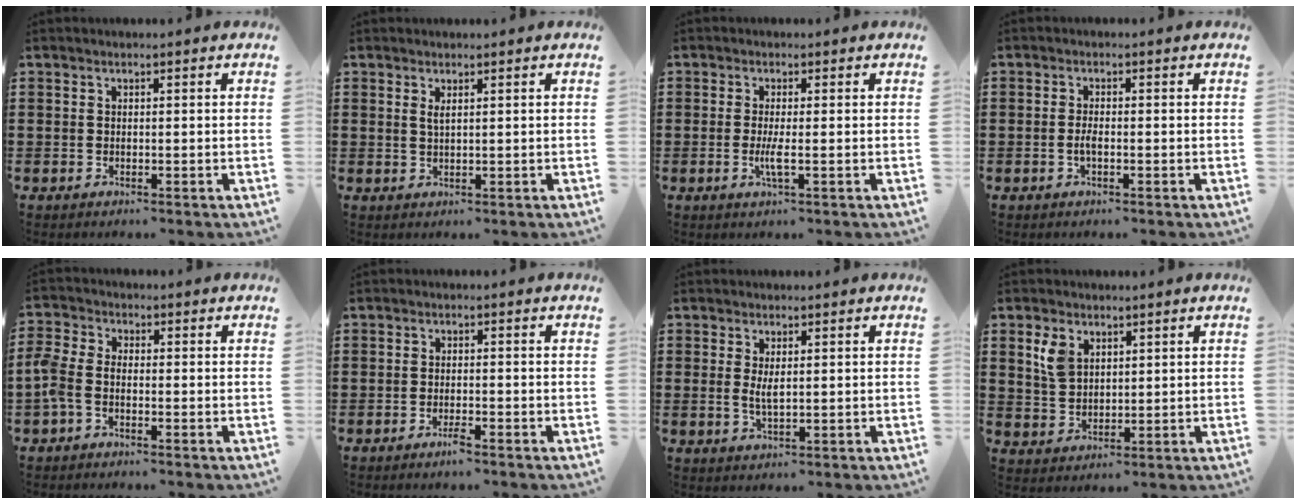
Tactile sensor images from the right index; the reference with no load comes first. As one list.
[{"total": 1.2, "force": [0.7, 0.2, 1.0], "torque": [-0.020, 0.002, 0.012]}, {"total": 2.8, "force": [-0.6, 0.2, 2.7], "torque": [-0.055, -0.009, -0.013]}, {"total": 1.7, "force": [-0.5, 0.4, 1.5], "torque": [-0.030, 0.001, -0.010]}, {"total": 3.0, "force": [-1.8, 1.5, 1.9], "torque": [-0.064, -0.005, -0.044]}, {"total": 1.9, "force": [-1.4, 0.2, 1.3], "torque": [-0.023, -0.004, -0.024]}, {"total": 2.7, "force": [0.4, 0.9, 2.5], "torque": [-0.050, 0.003, 0.006]}, {"total": 4.4, "force": [2.2, 3.0, 2.4], "torque": [-0.059, 0.012, 0.041]}]